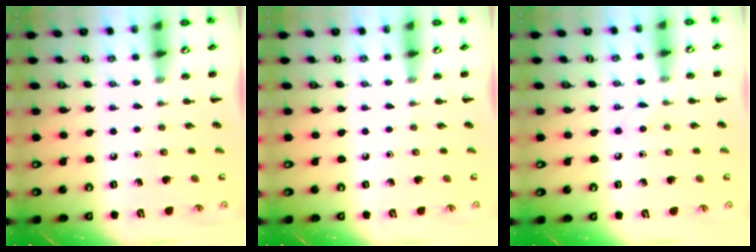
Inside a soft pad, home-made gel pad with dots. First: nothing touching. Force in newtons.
{"total": 0.0}
{"total": 2.9, "press": 2.8, "slide": 1.0}